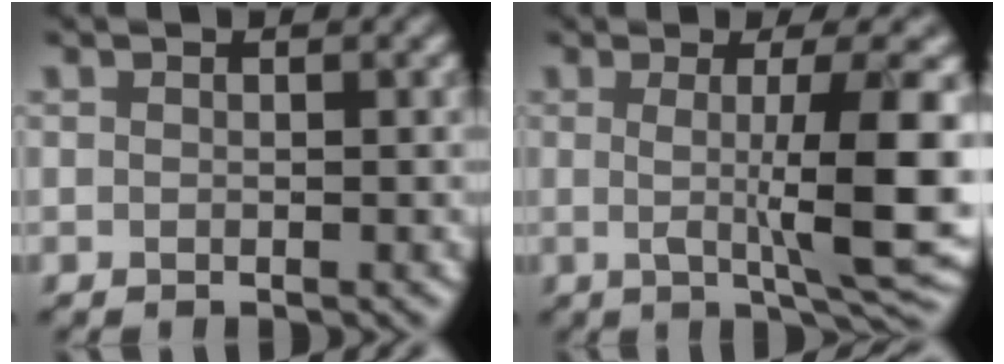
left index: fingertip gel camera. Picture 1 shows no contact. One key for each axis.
{"total": 9.1, "fx": -0.1, "fy": 1.8, "fz": 8.9, "tx": -0.119, "ty": -0.004, "tz": 0.000}